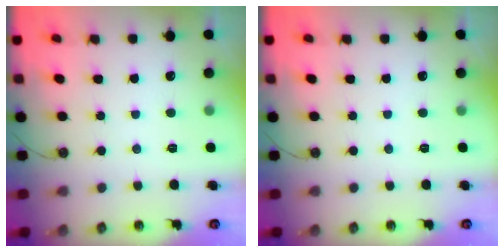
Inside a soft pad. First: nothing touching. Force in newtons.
{"total": 0.0}